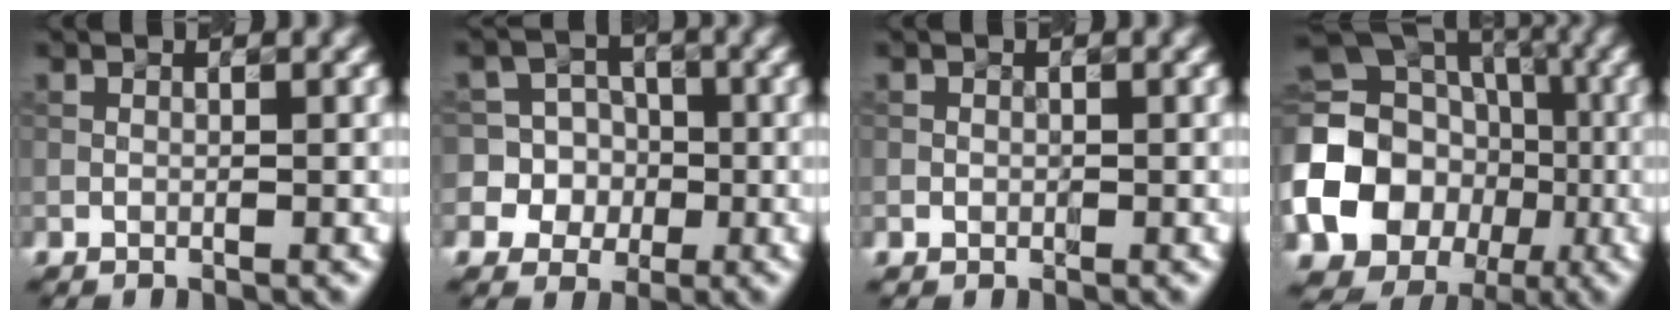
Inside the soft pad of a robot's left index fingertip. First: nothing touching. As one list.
[{"total": 9.5, "force": [-0.4, 9.2, 2.2], "torque": [-0.063, 0.033, -0.020]}, {"total": 0.5, "force": [0.0, 0.5, 0.1], "torque": [0.004, -0.004, -0.002]}, {"total": 17.6, "force": [-3.4, 15.3, 7.9], "torque": [-0.165, -0.019, -0.089]}]